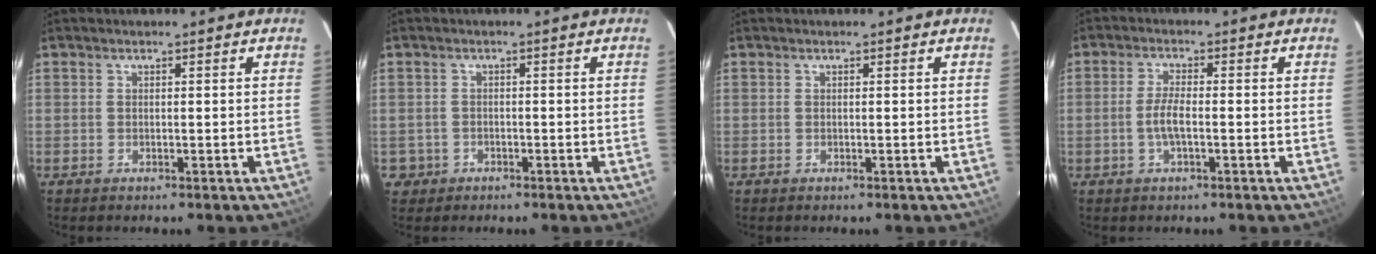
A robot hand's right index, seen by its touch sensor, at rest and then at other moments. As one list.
[{"total": 2.9, "force": [-1.0, 2.7, 0.0], "torque": [-0.008, 0.010, -0.012]}, {"total": 0.0}, {"total": 3.7, "force": [-1.0, 0.9, 3.5], "torque": [-0.069, -0.001, -0.018]}]